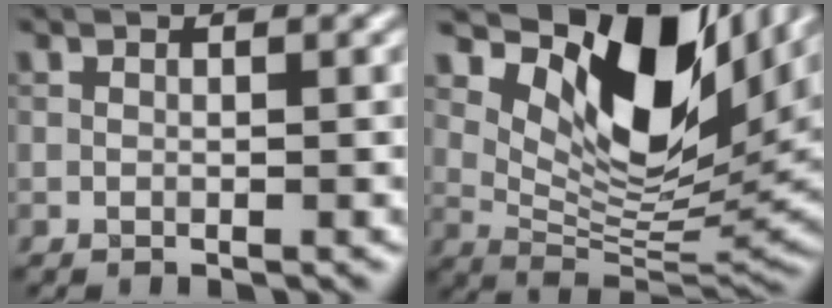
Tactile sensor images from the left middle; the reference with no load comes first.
{"total": 12.6, "force": [6.3, 5.7, 9.3], "torque": [-0.150, -0.009, 0.121]}